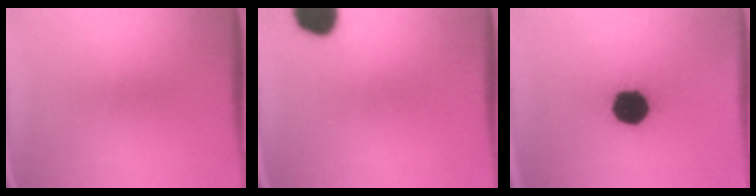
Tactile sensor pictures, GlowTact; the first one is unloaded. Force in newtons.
{"total": 10.9}
{"total": 18.2}